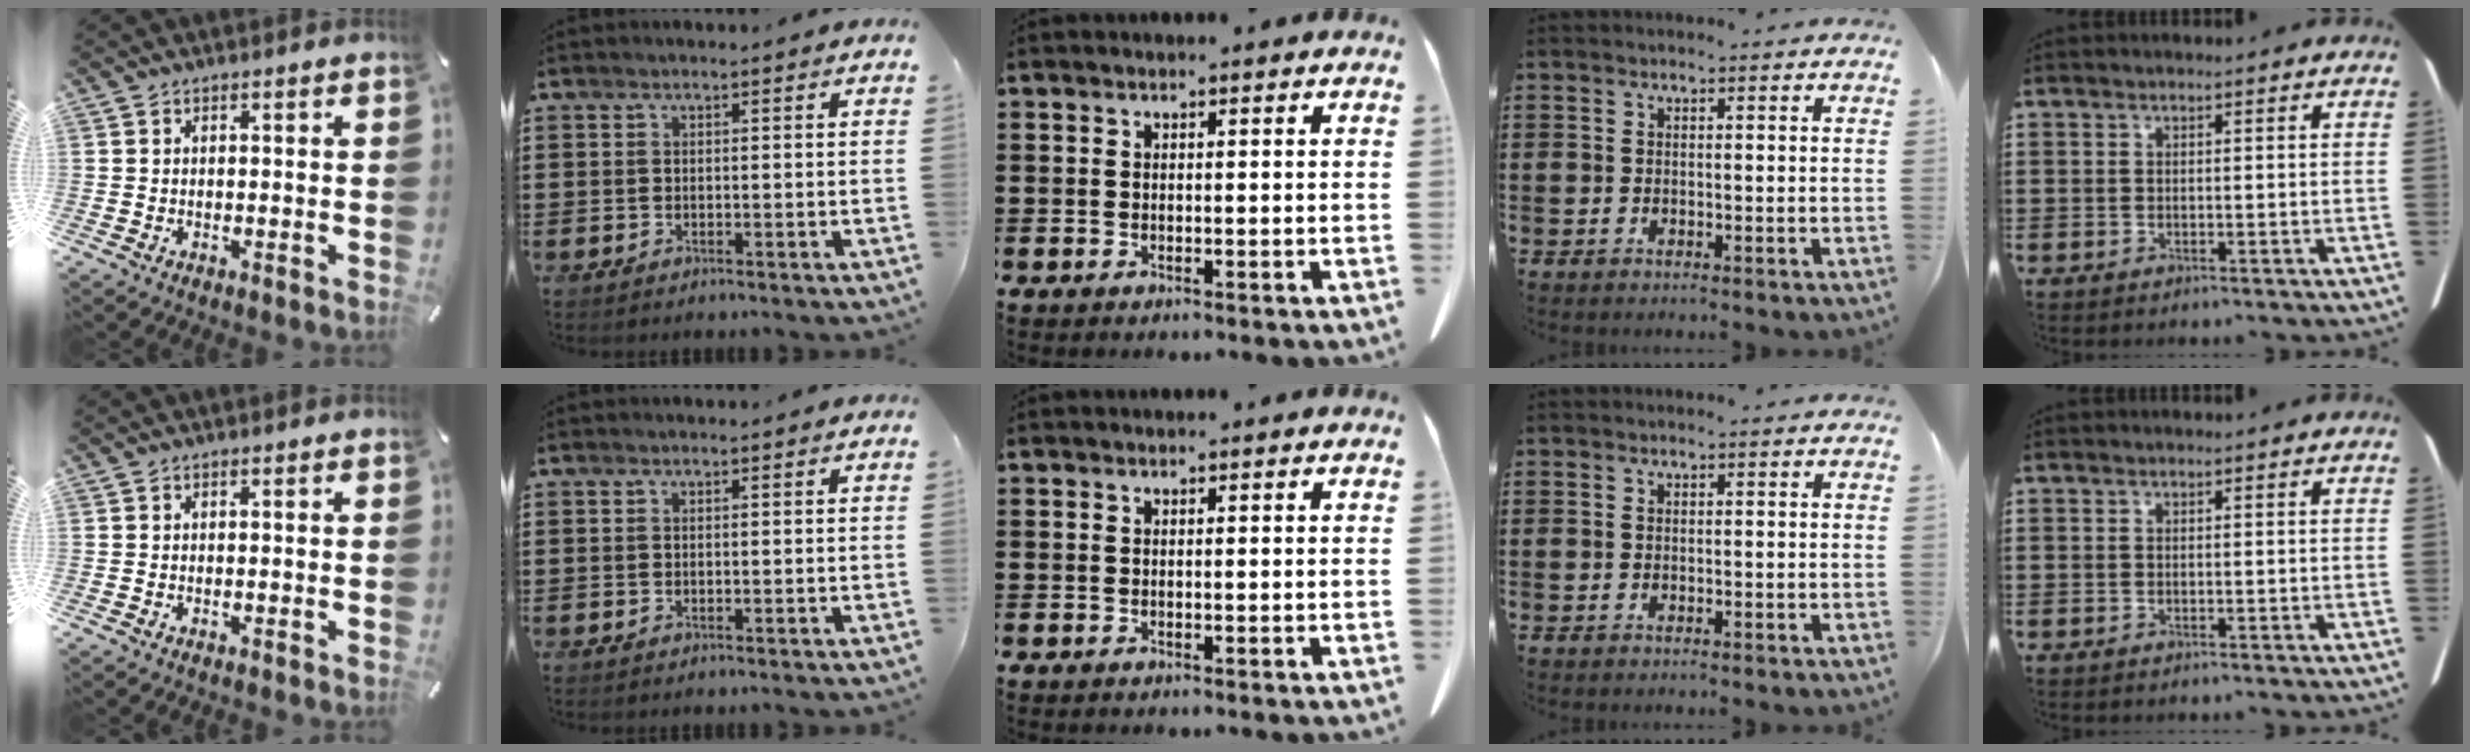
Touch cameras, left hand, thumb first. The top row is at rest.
{}